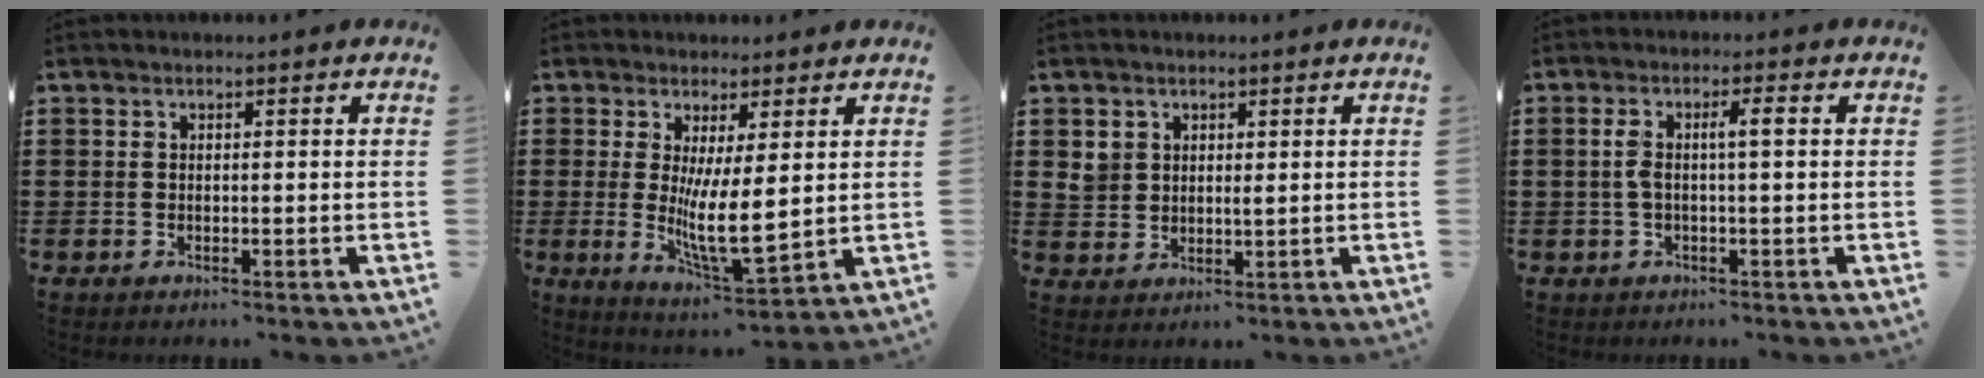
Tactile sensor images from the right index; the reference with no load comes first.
{"total": 8.9, "force": [0.6, 2.2, 8.6], "torque": [-0.148, -0.028, 0.012]}
{"total": 2.5, "force": [1.1, 2.2, 0.6], "torque": [-0.022, 0.010, 0.020]}
{"total": 3.7, "force": [0.2, 0.5, 3.7], "torque": [-0.078, 0.003, -0.004]}